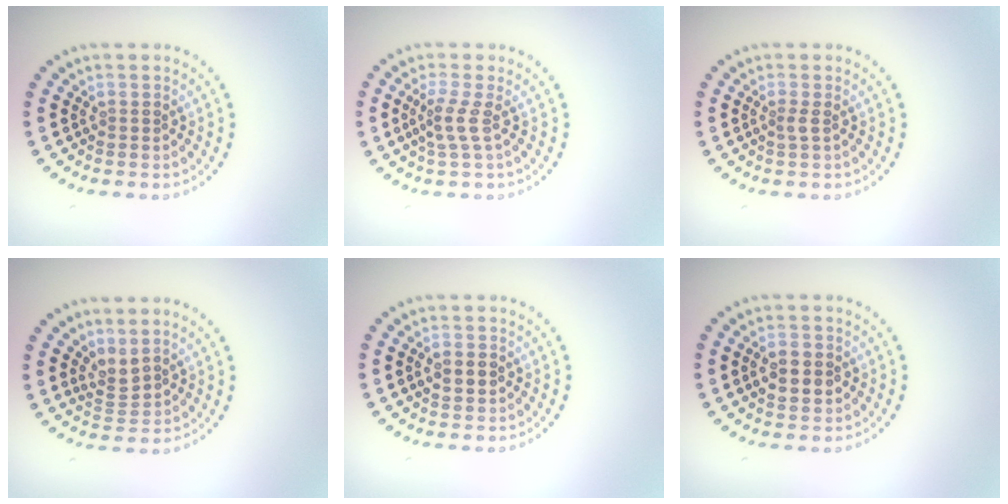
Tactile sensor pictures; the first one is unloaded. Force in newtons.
{"total": 2.0, "press": 1.3, "slide": 1.5}
{"total": 0.8, "press": 0.6, "slide": 0.6}
{"total": 2.0, "press": 1.3, "slide": 1.5}
{"total": 2.3, "press": 2.3, "slide": 0.1}
{"total": 2.7, "press": 2.7, "slide": 0.1}